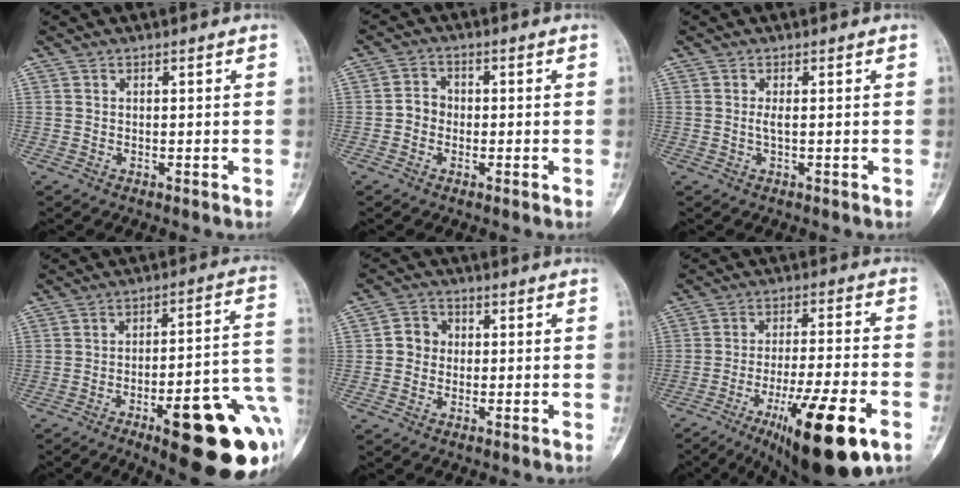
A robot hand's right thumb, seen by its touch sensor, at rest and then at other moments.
{"total": 3.4, "force": [-0.8, 3.0, 1.4], "torque": [-0.010, 0.012, -0.022]}
{"total": 1.1, "force": [0.0, 0.1, 1.1], "torque": [-0.030, -0.002, -0.001]}
{"total": 24.9, "force": [-9.2, 6.9, 22.1], "torque": [-0.225, 0.039, -0.116]}
{"total": 4.4, "force": [-0.1, 4.0, 1.8], "torque": [-0.009, 0.011, -0.011]}
{"total": 19.4, "force": [-9.2, 4.4, 16.5], "torque": [-0.256, 0.027, -0.139]}